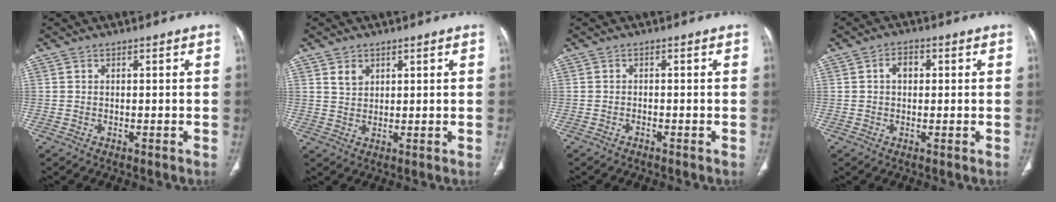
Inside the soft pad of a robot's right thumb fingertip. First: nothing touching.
{"total": 3.0, "force": [1.7, 2.2, 1.2], "torque": [-0.012, -0.013, 0.035]}
{"total": 0.6, "force": [-0.5, 0.1, 0.1], "torque": [-0.010, 0.006, -0.008]}
{"total": 2.7, "force": [0.4, 1.9, 1.9], "torque": [-0.026, 0.010, 0.002]}